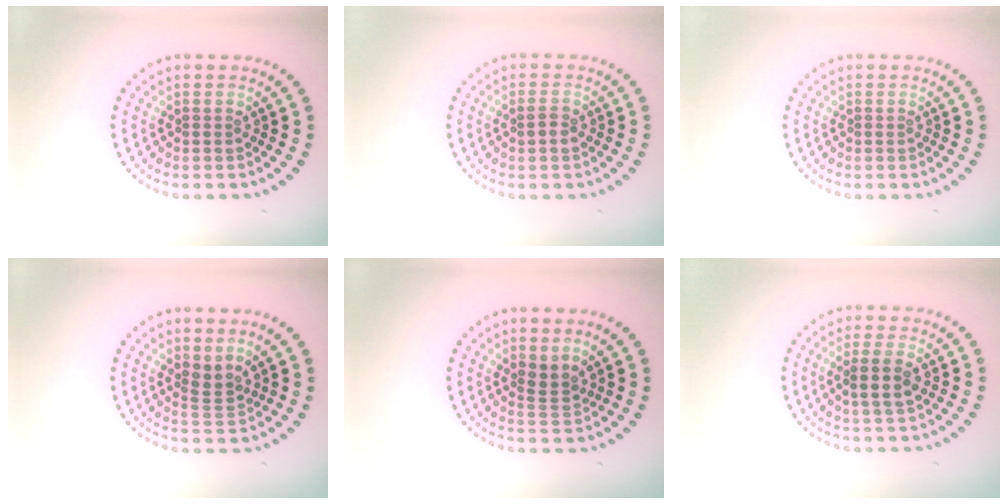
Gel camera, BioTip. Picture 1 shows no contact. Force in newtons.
{"total": 1.2, "press": 1.1, "slide": 0.2}
{"total": 0.0}
{"total": 1.8, "press": 1.3, "slide": 1.3}
{"total": 1.8, "press": 1.3, "slide": 1.2}
{"total": 2.5, "press": 2.2, "slide": 1.0}